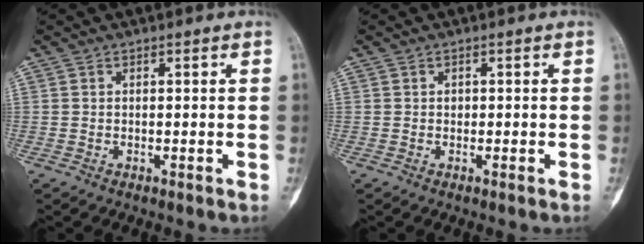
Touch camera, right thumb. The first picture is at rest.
{"total": 0.5, "force": [-0.1, 0.4, 0.3], "torque": [-0.004, -0.002, -0.003]}